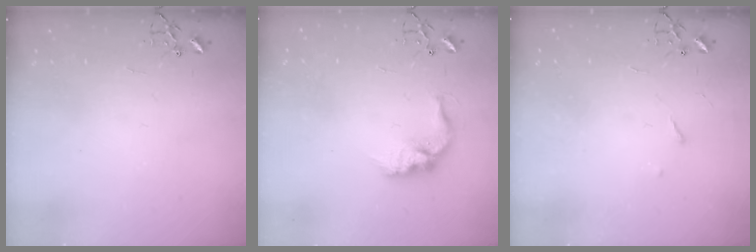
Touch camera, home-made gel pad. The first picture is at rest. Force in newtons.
{"total": 12.4, "press": 12.4, "slide": 0.6}
{"total": 2.9, "press": 2.8, "slide": 0.5}